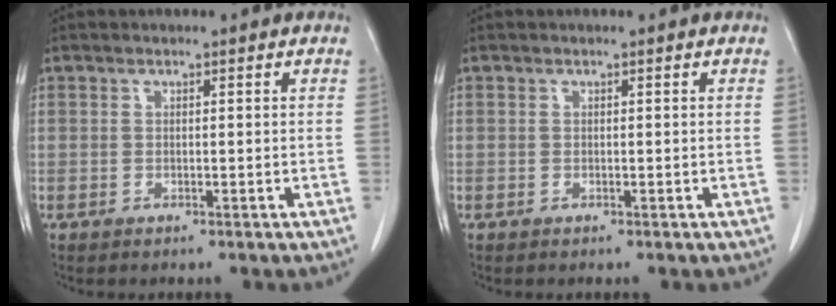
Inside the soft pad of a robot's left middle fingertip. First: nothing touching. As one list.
[{"total": 0.0}]